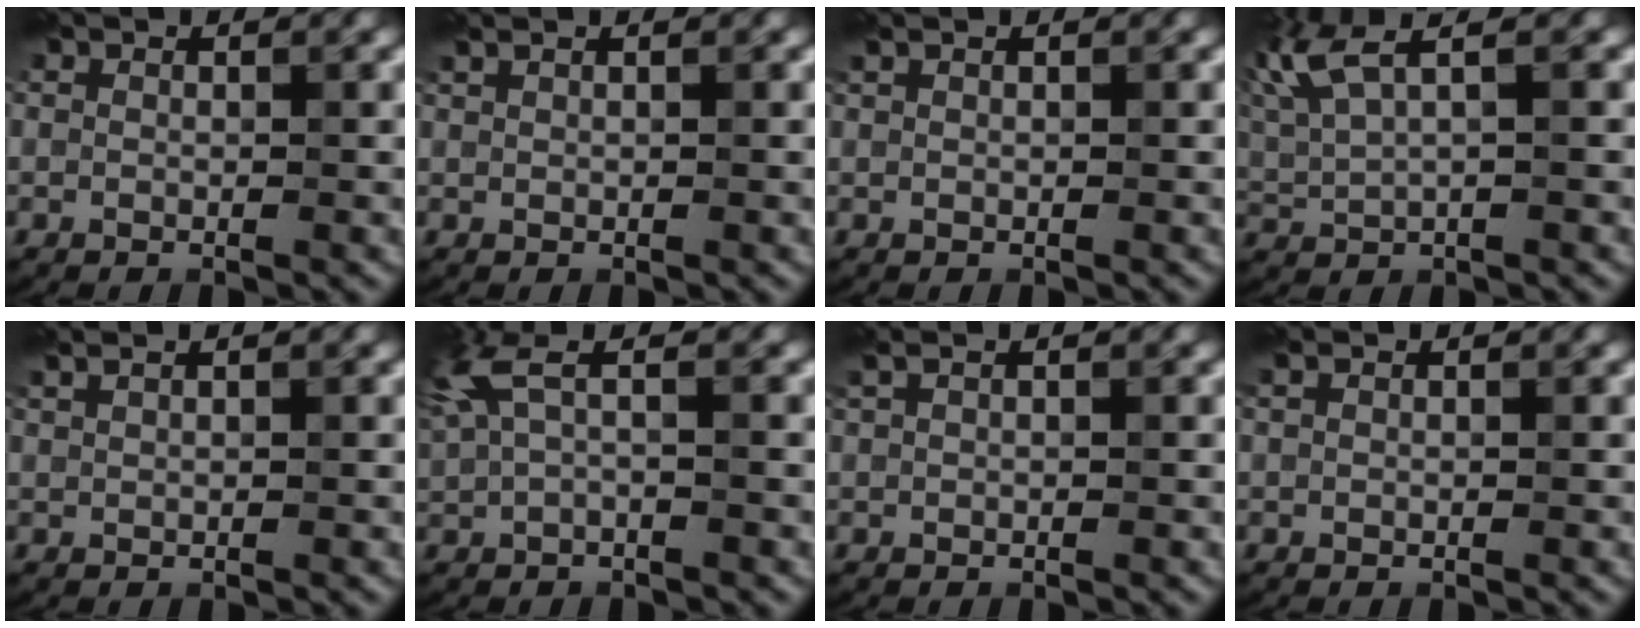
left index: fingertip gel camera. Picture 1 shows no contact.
{"total": 1.0, "force": [0.8, 0.3, 0.5], "torque": [-0.012, 0.000, 0.014]}
{"total": 0.6, "force": [0.5, 0.1, 0.3], "torque": [-0.006, 0.004, 0.009]}
{"total": 5.0, "force": [2.8, 1.3, 3.9], "torque": [-0.098, 0.014, 0.061]}
{"total": 2.2, "force": [1.5, 0.9, 1.3], "torque": [-0.015, 0.003, 0.011]}
{"total": 3.7, "force": [1.4, 1.0, 3.3], "torque": [-0.075, 0.009, 0.024]}
{"total": 1.2, "force": [0.7, 0.4, 0.8], "torque": [-0.018, 0.002, 0.013]}
{"total": 0.7, "force": [0.5, 0.3, 0.4], "torque": [-0.010, 0.005, 0.011]}